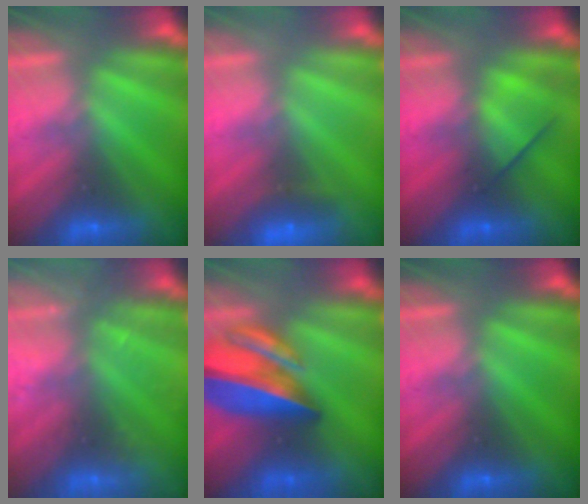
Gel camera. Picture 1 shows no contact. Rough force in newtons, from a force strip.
{"total": 2.3}
{"total": 2.5}
{"total": 2.7}
{"total": 7.1}
{"total": 0.0}